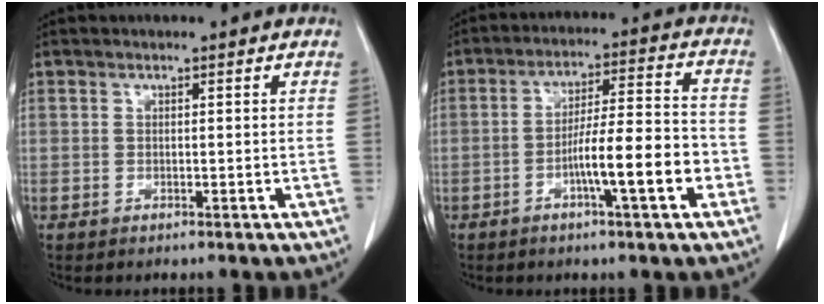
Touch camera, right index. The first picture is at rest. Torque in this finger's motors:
{"motor_torque": [0.77, 0.17, 0.25, 0.07]}